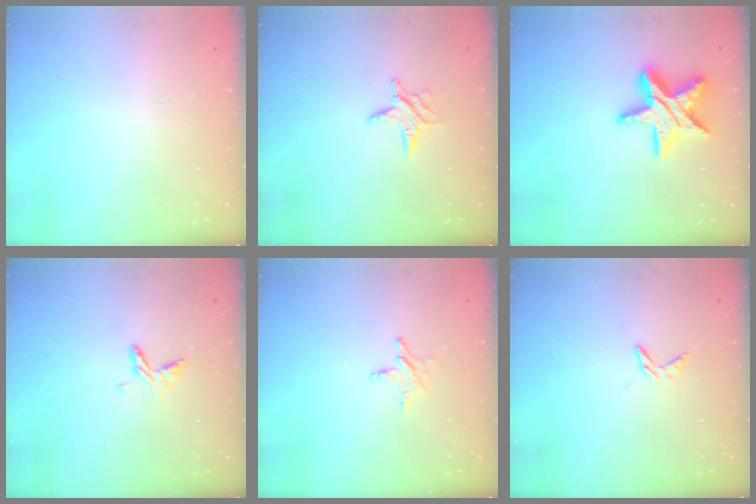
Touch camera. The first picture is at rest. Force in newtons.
{"total": 5.8, "press": 5.8, "slide": 0.5}
{"total": 17.9, "press": 17.8, "slide": 1.3}
{"total": 7.0, "press": 6.9, "slide": 0.7}
{"total": 3.6, "press": 3.6, "slide": 0.4}
{"total": 5.0, "press": 5.0, "slide": 0.5}